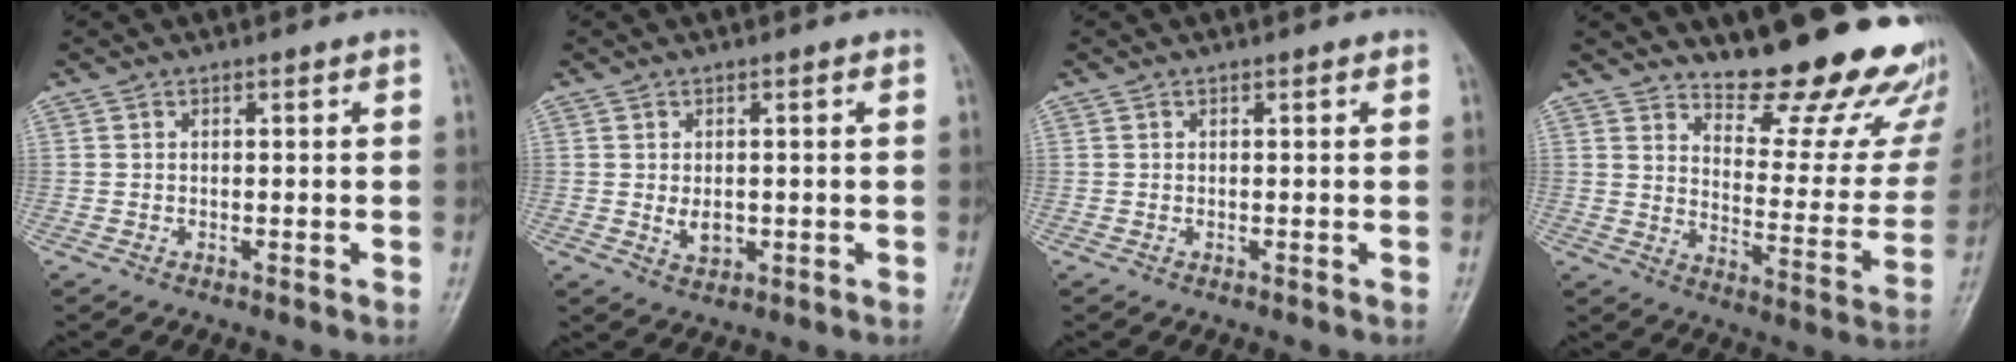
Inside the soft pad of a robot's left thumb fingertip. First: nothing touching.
{"total": 3.1, "force": [-0.1, 2.2, 2.2], "torque": [-0.027, -0.005, 0.004]}
{"total": 0.0}
{"total": 22.1, "force": [18.1, 6.8, 10.6], "torque": [-0.096, -0.152, 0.231]}